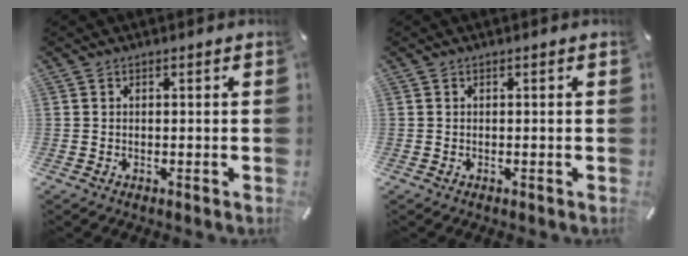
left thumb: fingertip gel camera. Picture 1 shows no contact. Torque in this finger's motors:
{"motor_torque": [-0.46, -0.30, -0.07, 0.18, -0.02]}